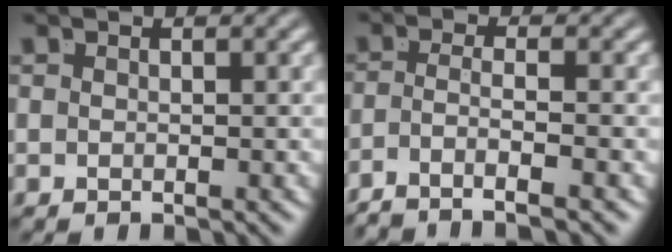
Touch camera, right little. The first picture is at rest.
{"total": 4.8, "force": [-3.9, 0.7, 2.7], "torque": [-0.057, -0.030, -0.051]}